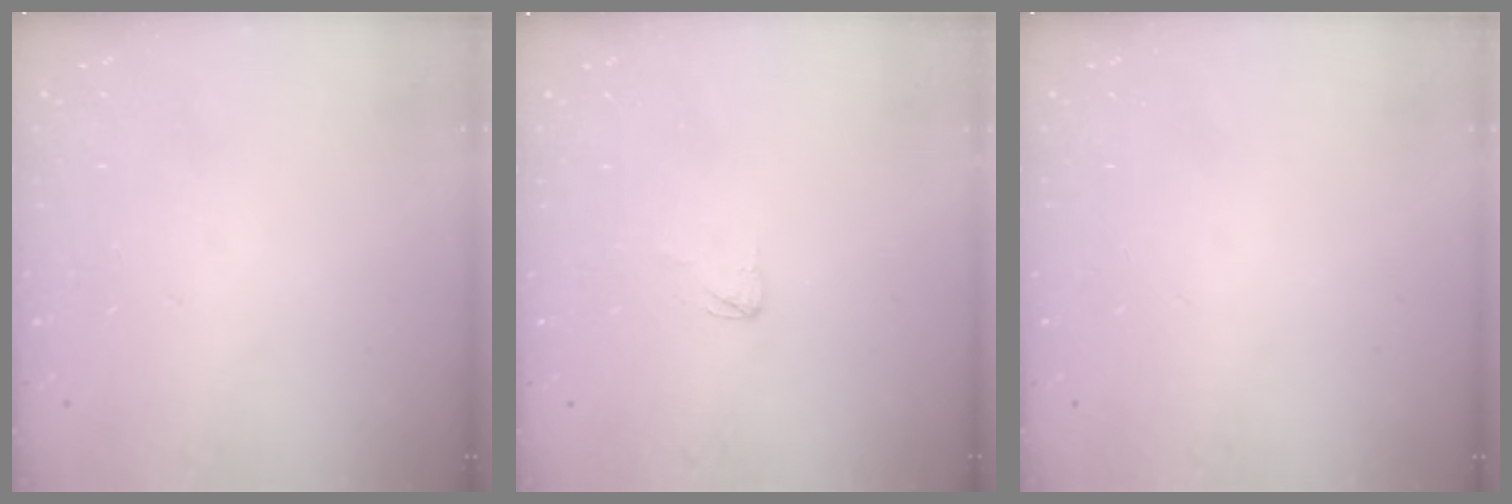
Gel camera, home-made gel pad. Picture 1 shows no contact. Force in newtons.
{"total": 2.3, "press": 2.3, "slide": 0.2}
{"total": 0.0}